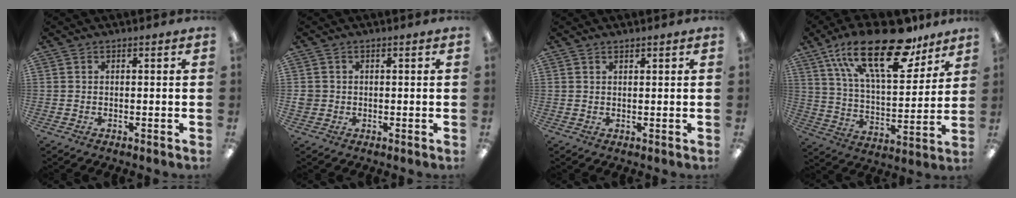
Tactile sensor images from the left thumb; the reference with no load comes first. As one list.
[{"total": 1.9, "force": [0.0, 1.8, 0.6], "torque": [-0.011, 0.004, -0.001]}, {"total": 1.2, "force": [1.0, 0.3, 0.5], "torque": [-0.011, 0.000, 0.019]}, {"total": 26.2, "force": [16.5, 10.8, 17.3], "torque": [-0.285, -0.083, 0.279]}]